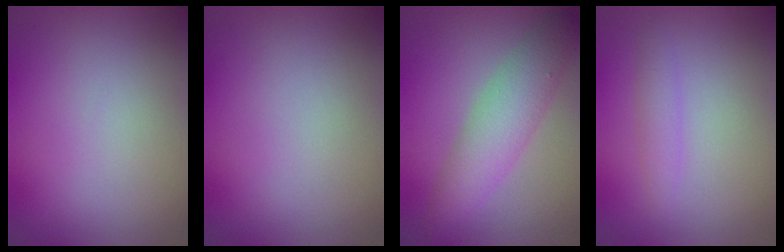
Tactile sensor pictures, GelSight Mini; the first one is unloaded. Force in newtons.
{"total": 0.0}
{"total": 4.8, "press": 4.8, "slide": 0.1}
{"total": 1.5, "press": 1.4, "slide": 0.1}